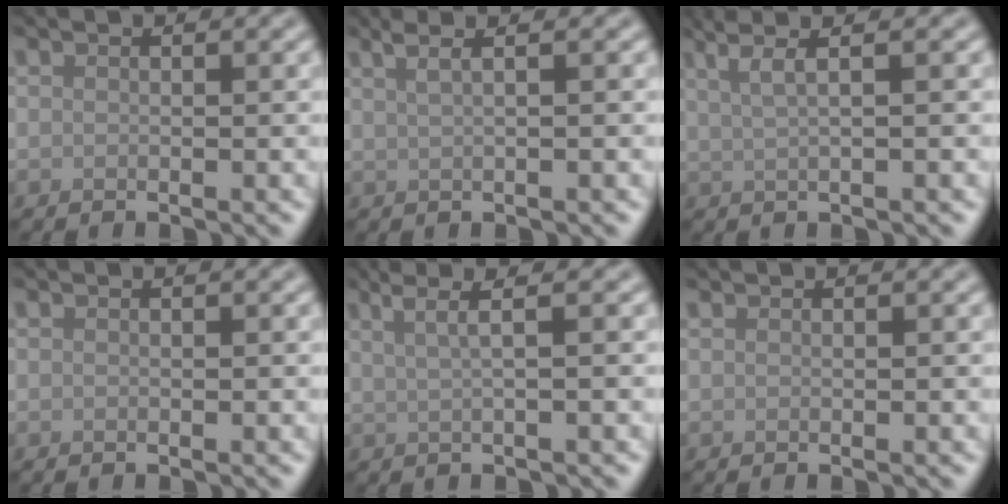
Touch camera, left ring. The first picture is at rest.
{"total": 4.5, "force": [2.5, 2.1, 3.0], "torque": [-0.029, 0.031, 0.009]}
{"total": 4.7, "force": [2.7, 1.8, 3.4], "torque": [-0.045, 0.026, 0.018]}
{"total": 0.0}
{"total": 3.9, "force": [2.0, 1.3, 3.1], "torque": [-0.039, 0.011, 0.005]}
{"total": 0.0}